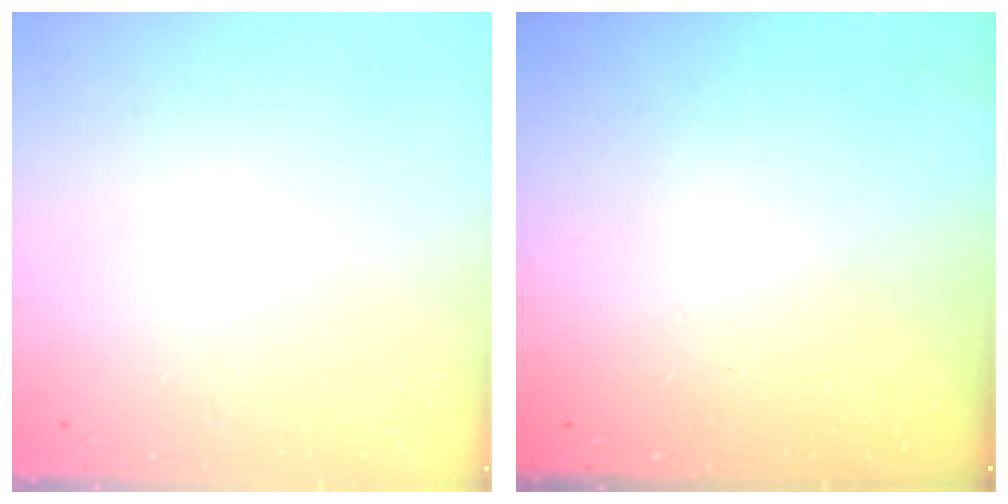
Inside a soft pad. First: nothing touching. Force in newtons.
{"total": 0.0}